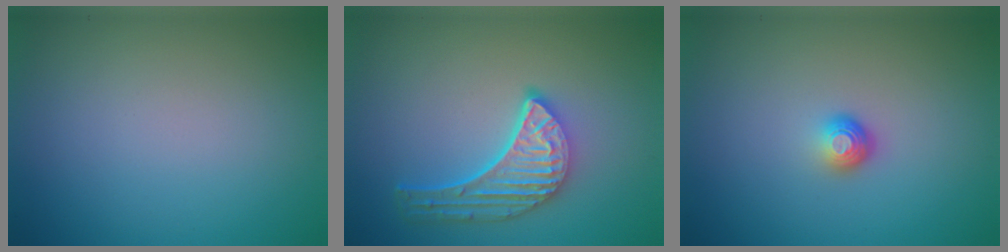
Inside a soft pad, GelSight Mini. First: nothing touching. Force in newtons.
{"total": 5.1, "press": 3.8, "slide": 3.3}
{"total": 1.7, "press": 1.2, "slide": 1.2}